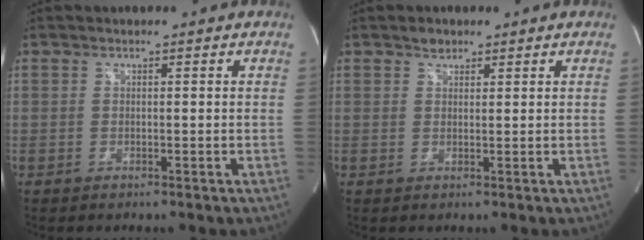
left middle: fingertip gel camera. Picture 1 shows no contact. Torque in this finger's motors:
{"motor_torque": [0.13, -0.09, -0.07, 0.00]}